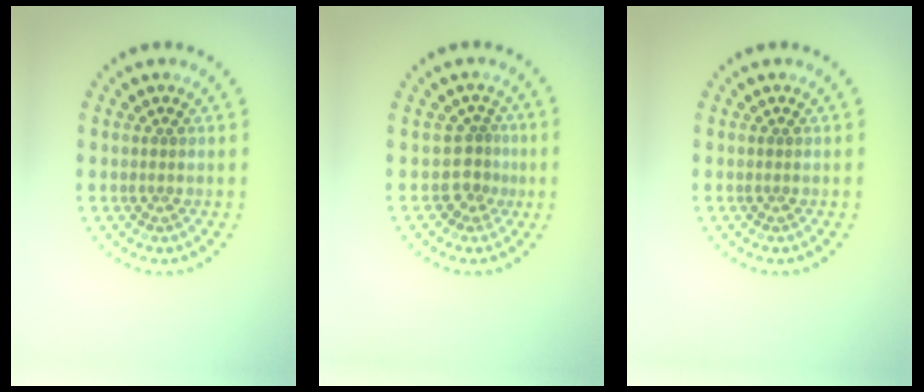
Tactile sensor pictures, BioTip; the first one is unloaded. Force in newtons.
{"total": 2.0, "press": 1.3, "slide": 1.6}
{"total": 0.0}